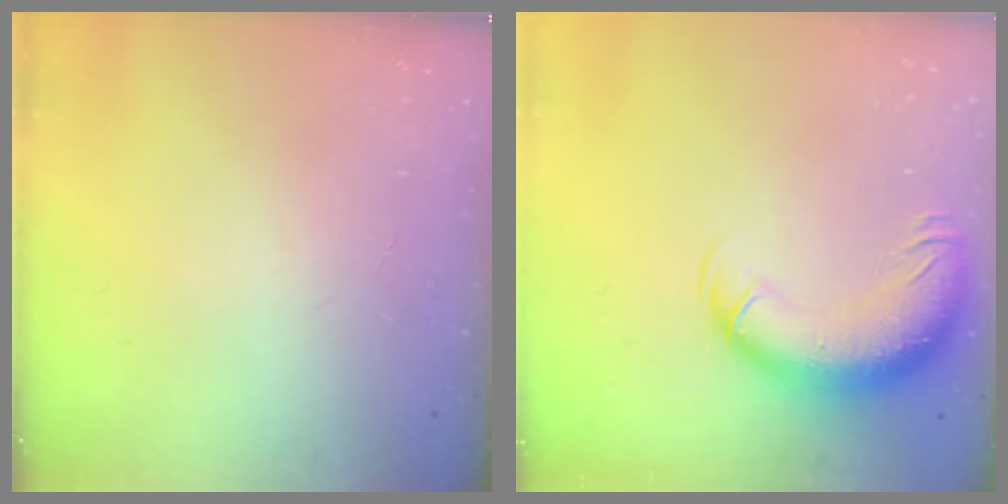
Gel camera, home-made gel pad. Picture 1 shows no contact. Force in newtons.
{"total": 13.1, "press": 12.8, "slide": 3.1}